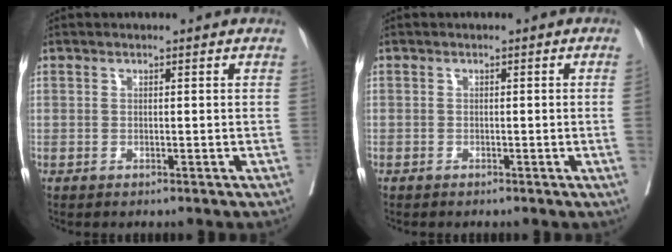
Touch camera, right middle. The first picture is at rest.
{"total": 1.3, "force": [-0.4, -0.5, 1.2], "torque": [-0.015, -0.001, -0.007]}